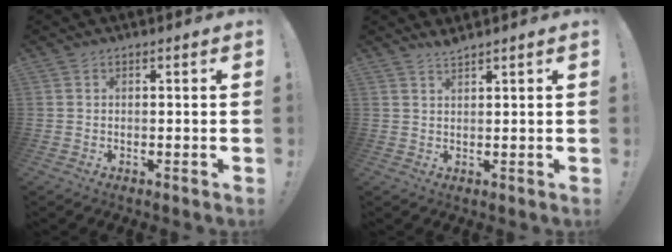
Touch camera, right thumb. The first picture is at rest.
{"total": 2.0, "force": [1.8, -0.4, 0.7], "torque": [-0.008, -0.012, 0.031]}